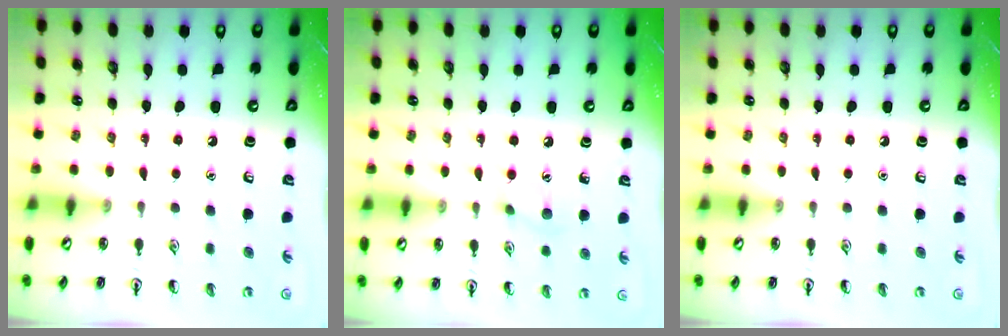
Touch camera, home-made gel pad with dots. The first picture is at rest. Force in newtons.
{"total": 6.0, "press": 5.9, "slide": 1.1}
{"total": 0.0}